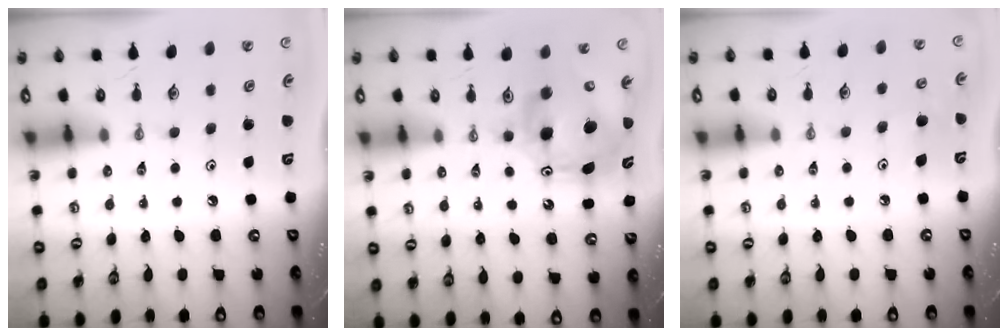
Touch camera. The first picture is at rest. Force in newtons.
{"total": 11.8, "press": 11.8, "slide": 0.5}
{"total": 5.8, "press": 5.8, "slide": 0.6}